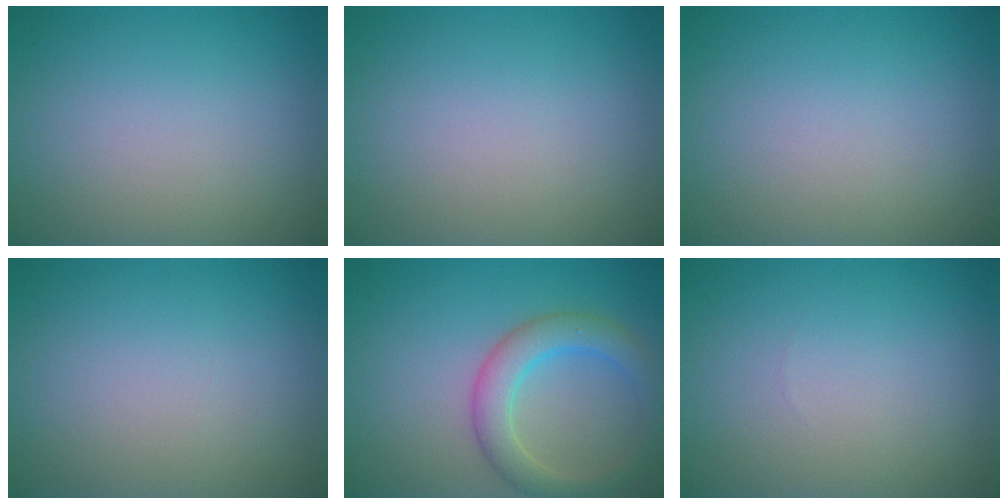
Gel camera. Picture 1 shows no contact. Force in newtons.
{"total": 0.0}
{"total": 0.0}
{"total": 0.0}
{"total": 4.1, "press": 4.1, "slide": 0.0}
{"total": 0.0}